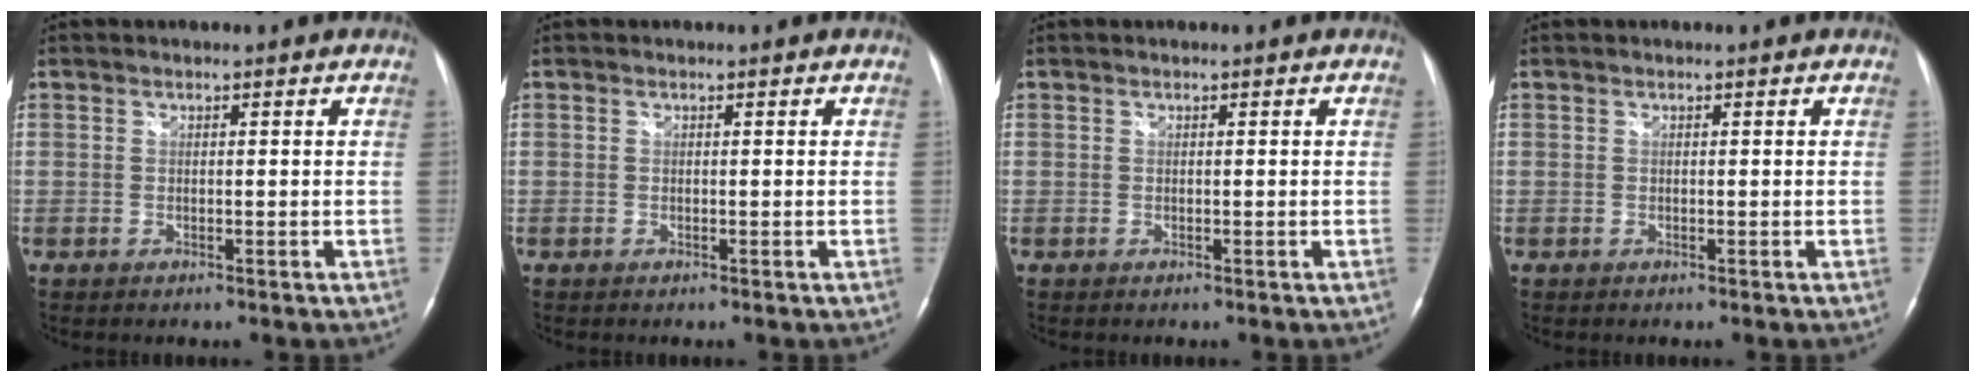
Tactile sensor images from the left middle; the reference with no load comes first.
{"total": 0.0}
{"total": 0.0}
{"total": 0.0}